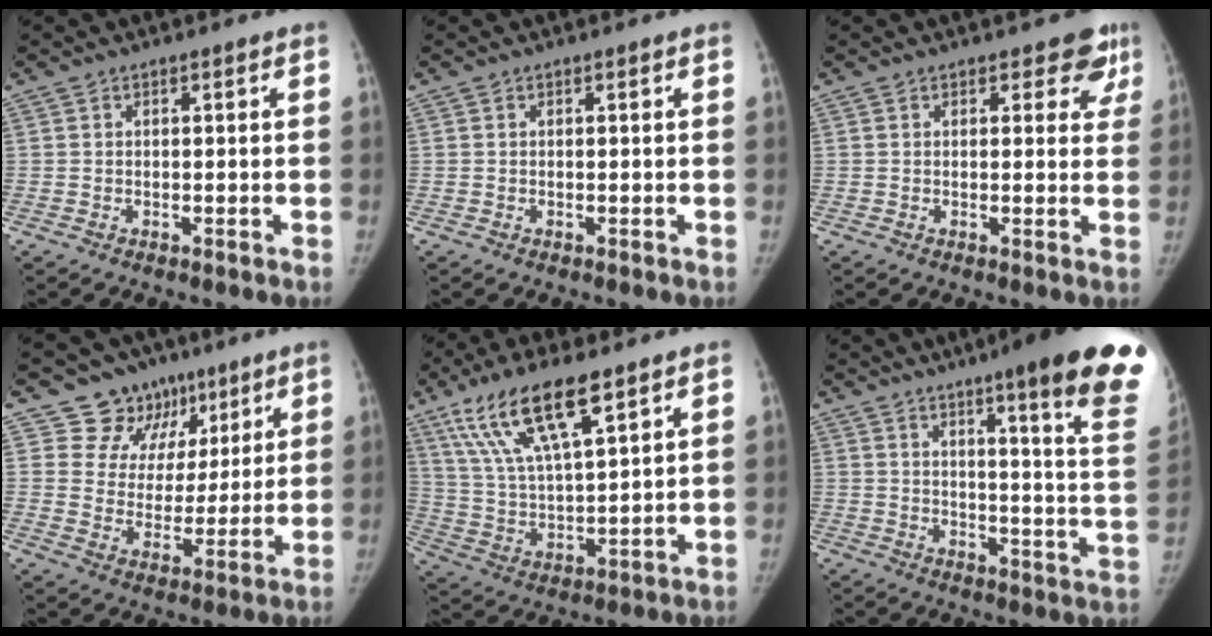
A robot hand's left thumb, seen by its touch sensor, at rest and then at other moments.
{"total": 0.0}
{"total": 4.9, "force": [3.4, 3.0, 1.7], "torque": [0.025, -0.015, 0.022]}
{"total": 12.0, "force": [7.4, 9.2, 1.8], "torque": [0.028, -0.031, 0.122]}
{"total": 16.3, "force": [9.7, 4.4, 12.3], "torque": [-0.229, -0.027, 0.192]}
{"total": 24.2, "force": [15.9, 2.8, 18.1], "torque": [-0.201, -0.082, 0.198]}